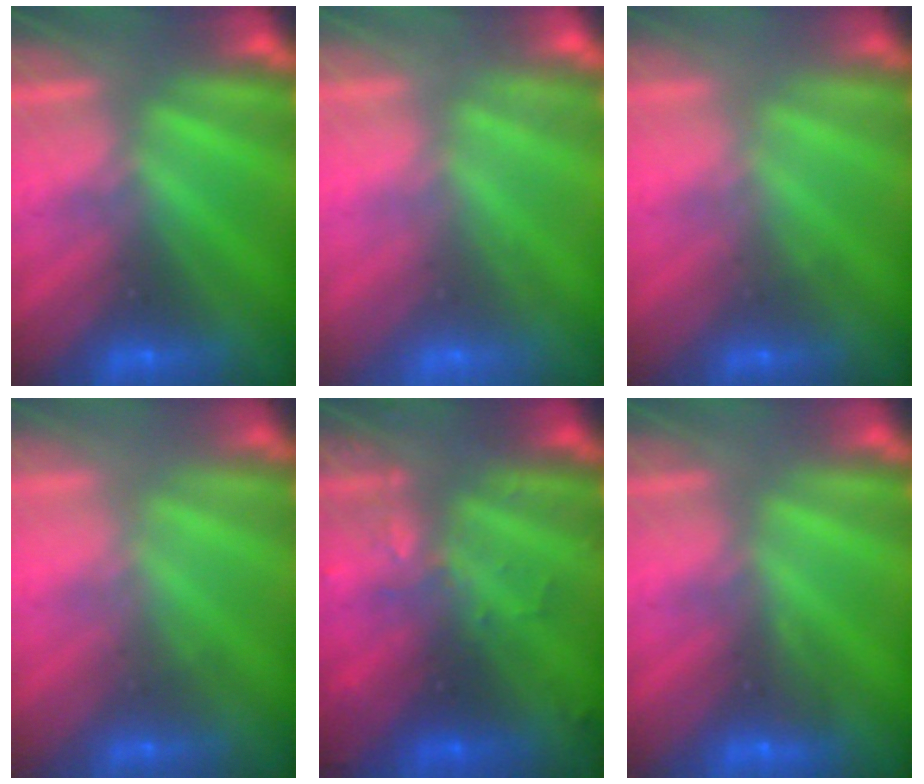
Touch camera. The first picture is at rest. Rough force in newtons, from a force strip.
{"total": 5.9}
{"total": 2.3}
{"total": 2.3}
{"total": 2.8}
{"total": 2.9}